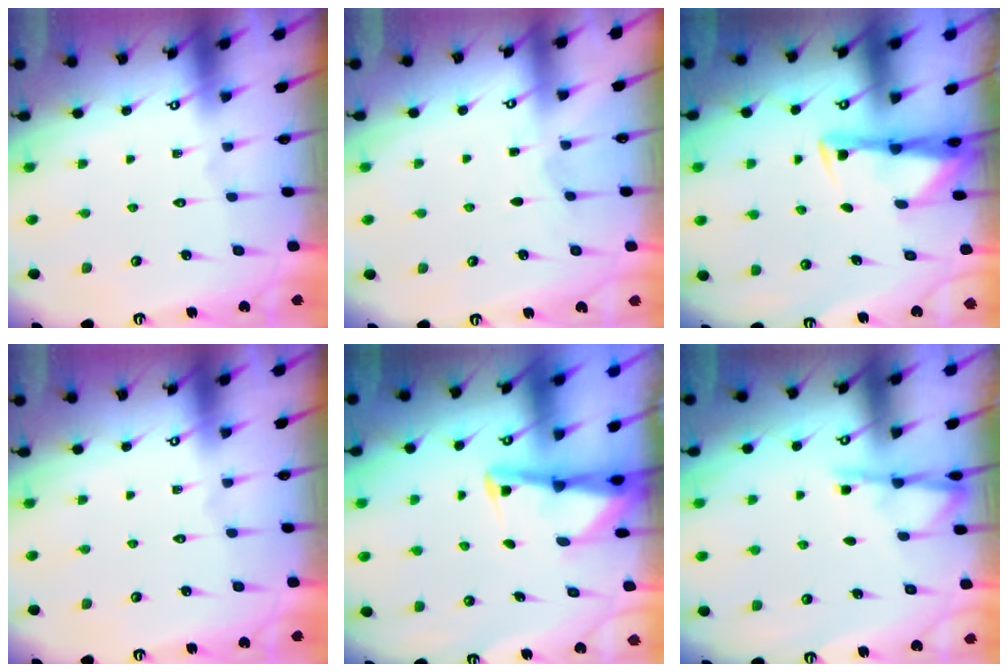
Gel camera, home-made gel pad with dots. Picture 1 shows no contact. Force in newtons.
{"total": 2.8, "press": 2.8, "slide": 0.3}
{"total": 3.2, "press": 3.1, "slide": 0.4}
{"total": 0.0}
{"total": 3.1, "press": 3.1, "slide": 0.4}
{"total": 4.4, "press": 4.3, "slide": 0.5}